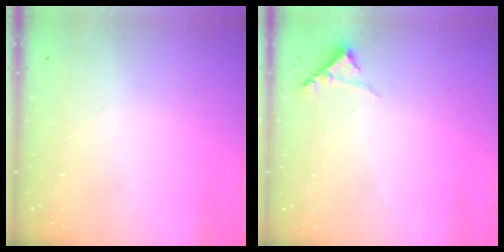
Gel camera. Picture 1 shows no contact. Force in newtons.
{"total": 5.0, "press": 5.0, "slide": 0.4}